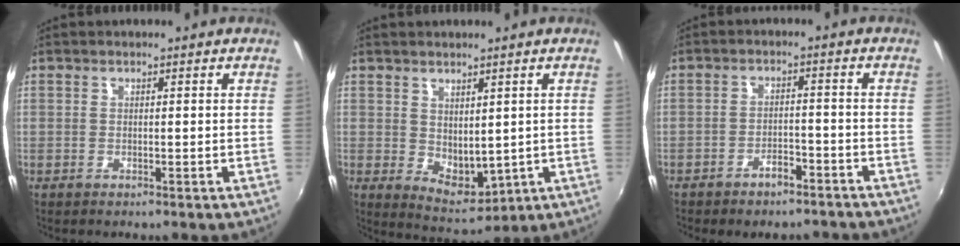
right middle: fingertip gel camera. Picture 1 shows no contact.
{"total": 5.8, "force": [1.5, 3.8, 4.1], "torque": [-0.064, -0.013, 0.038]}
{"total": 5.5, "force": [-4.6, 2.2, 2.0], "torque": [-0.047, 0.007, -0.058]}